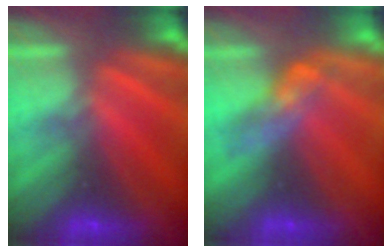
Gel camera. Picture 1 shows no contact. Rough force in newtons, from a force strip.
{"total": 2.7}